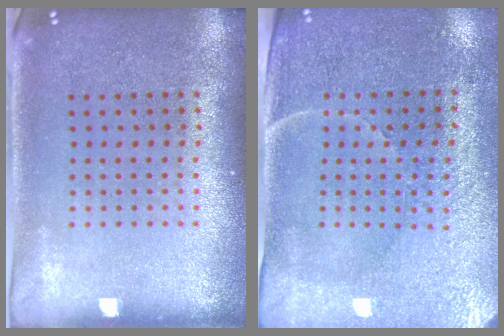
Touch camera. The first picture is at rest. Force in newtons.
{"total": 3.3, "press": 3.1, "slide": 1.1}